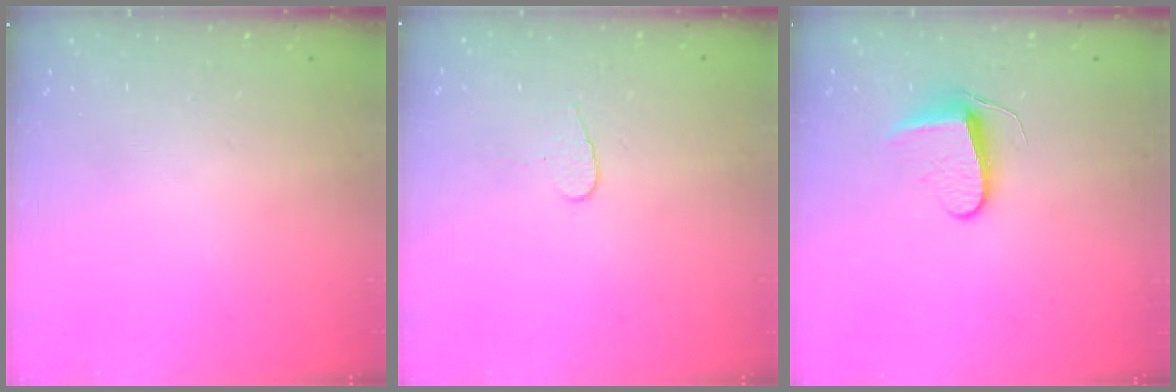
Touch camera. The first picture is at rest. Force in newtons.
{"total": 3.6, "press": 3.6, "slide": 0.3}
{"total": 8.5, "press": 8.5, "slide": 0.6}